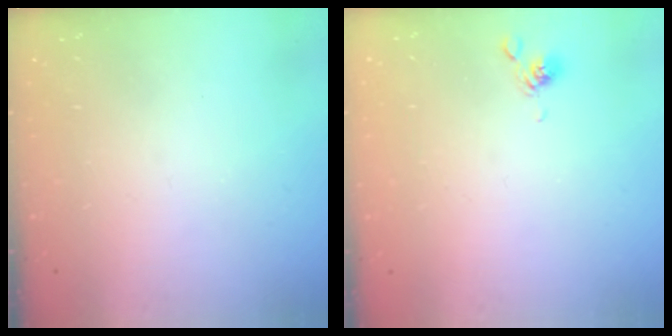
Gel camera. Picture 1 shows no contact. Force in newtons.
{"total": 6.2, "press": 6.2, "slide": 0.5}